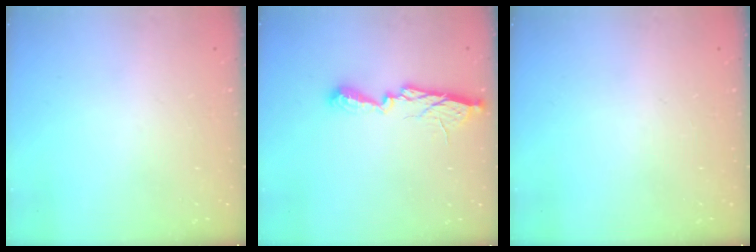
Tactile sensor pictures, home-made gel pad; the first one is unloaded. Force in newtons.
{"total": 9.9, "press": 9.9, "slide": 0.3}
{"total": 0.0}